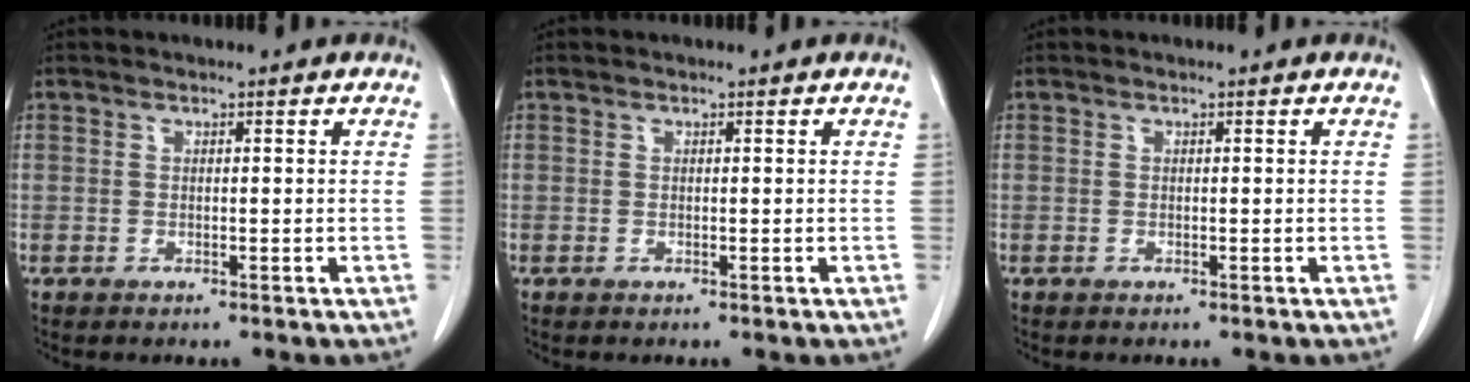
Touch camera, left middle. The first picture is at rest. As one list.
[{"total": 0.0}, {"total": 0.0}]